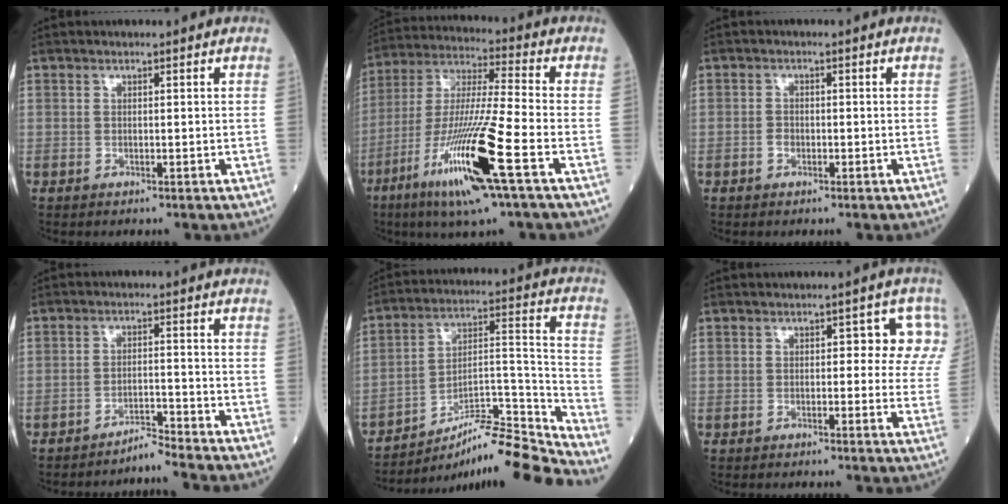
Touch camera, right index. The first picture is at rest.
{"total": 17.5, "force": [-7.8, 0.0, 15.6], "torque": [-0.332, -0.030, -0.146]}
{"total": 1.2, "force": [-0.6, 0.9, 0.6], "torque": [-0.006, 0.005, -0.010]}
{"total": 3.6, "force": [-3.3, -1.3, -0.1], "torque": [0.007, -0.011, -0.059]}
{"total": 16.2, "force": [-14.8, -1.0, 6.7], "torque": [-0.088, 0.043, -0.241]}
{"total": 6.2, "force": [1.8, 3.1, 5.0], "torque": [-0.033, 0.018, 0.013]}